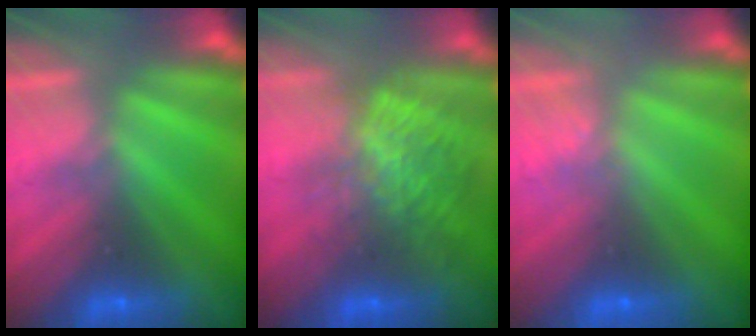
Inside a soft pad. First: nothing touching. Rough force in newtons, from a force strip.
{"total": 6.9}
{"total": 1.7}